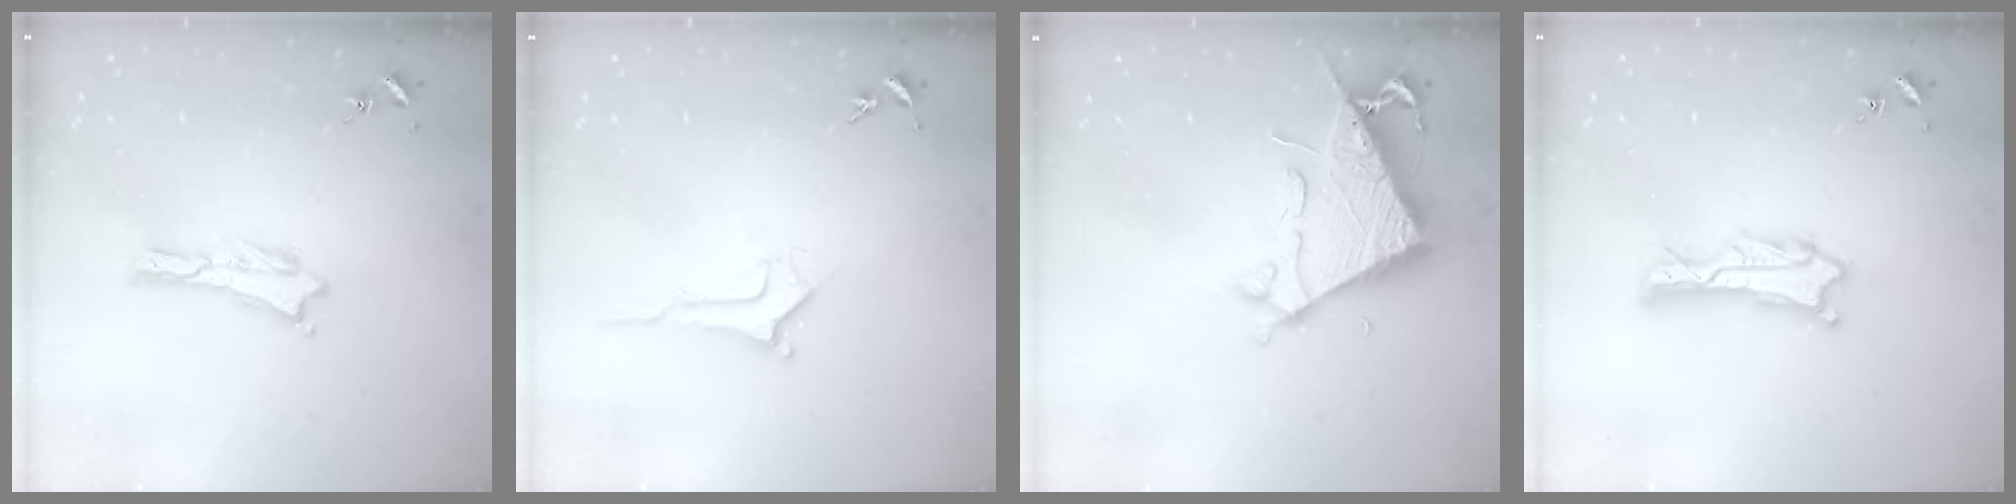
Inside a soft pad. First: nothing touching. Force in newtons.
{"total": 1.0, "press": 1.0, "slide": 0.0}
{"total": 7.1, "press": 7.1, "slide": 0.8}
{"total": 1.8, "press": 1.8, "slide": 0.2}